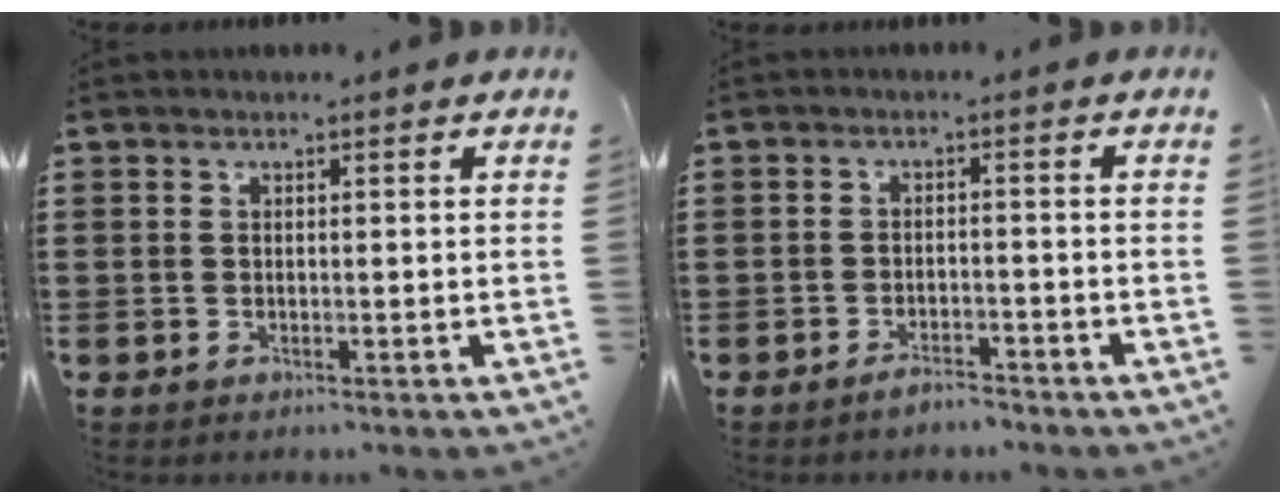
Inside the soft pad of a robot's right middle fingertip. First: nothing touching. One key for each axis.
{"total": 2.3, "fx": -2.1, "fy": 0.5, "fz": 0.5, "tx": -0.012, "ty": 0.002, "tz": -0.042}